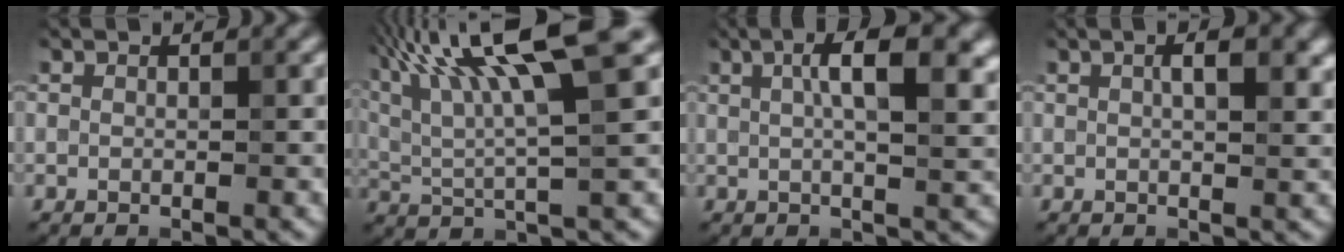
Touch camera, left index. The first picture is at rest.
{"total": 12.2, "force": [5.9, 2.5, 10.5], "torque": [-0.184, 0.021, 0.100]}
{"total": 7.3, "force": [2.2, 2.2, 6.6], "torque": [-0.090, 0.014, 0.030]}
{"total": 3.6, "force": [1.1, 1.1, 3.2], "torque": [-0.041, 0.009, 0.014]}